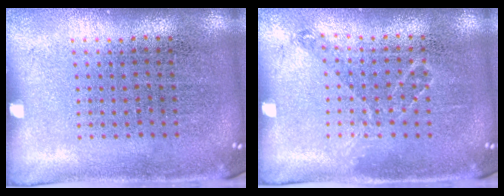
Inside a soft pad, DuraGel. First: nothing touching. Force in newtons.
{"total": 0.8, "press": 0.8, "slide": 0.3}